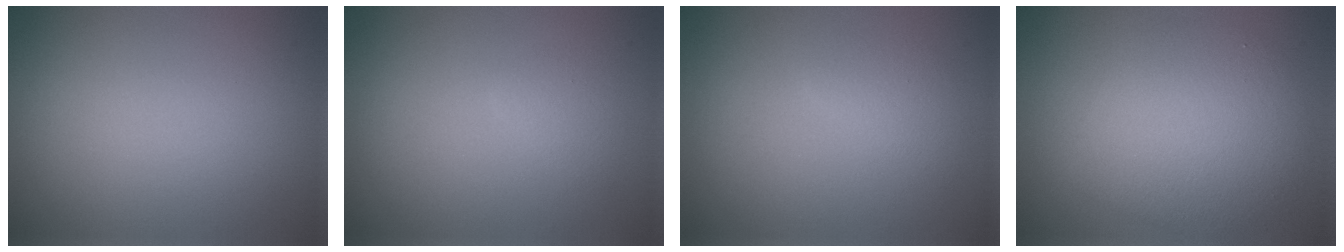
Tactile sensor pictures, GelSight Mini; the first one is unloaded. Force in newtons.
{"total": 1.1, "press": 1.1, "slide": 0.1}
{"total": 1.6, "press": 1.6, "slide": 0.1}
{"total": 6.2, "press": 6.2, "slide": 0.2}